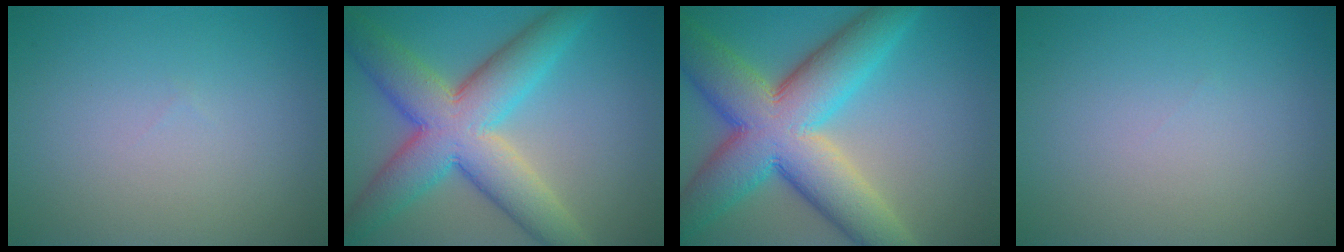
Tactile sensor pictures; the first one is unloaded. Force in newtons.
{"total": 10.1, "press": 10.1, "slide": 0.5}
{"total": 13.2, "press": 13.2, "slide": 0.4}
{"total": 0.0}